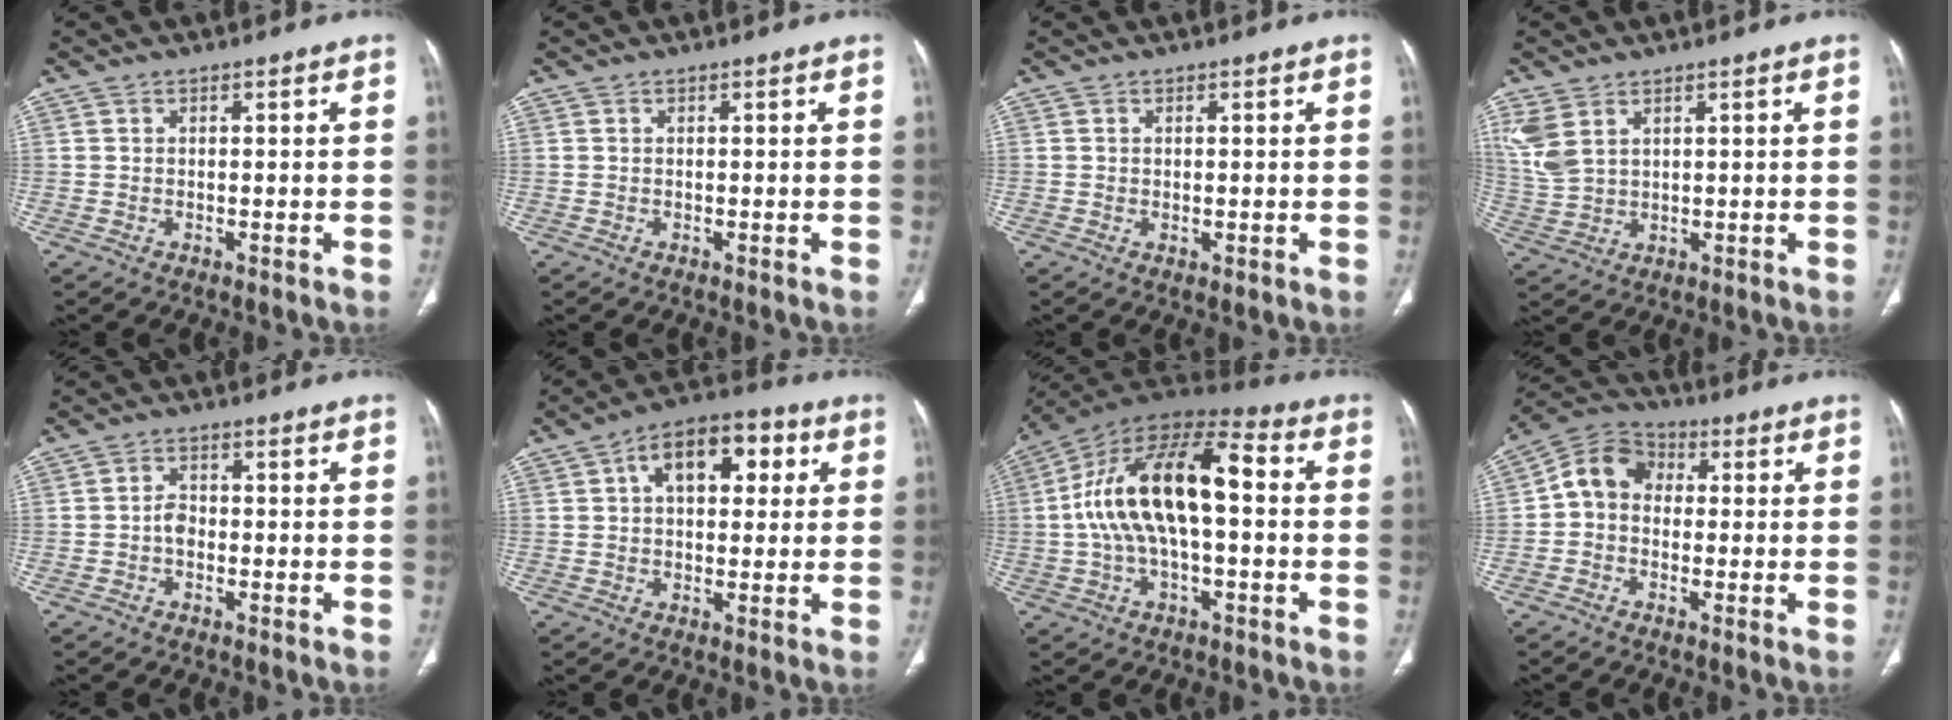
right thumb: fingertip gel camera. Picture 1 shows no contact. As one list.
[{"total": 0.0}, {"total": 1.0, "force": [-0.1, 0.4, 0.9], "torque": [-0.017, -0.006, 0.001]}, {"total": 6.6, "force": [3.4, 3.7, 4.3], "torque": [-0.105, -0.005, 0.084]}, {"total": 2.5, "force": [-0.7, 1.8, 1.6], "torque": [-0.018, 0.008, -0.020]}, {"total": 12.4, "force": [3.6, 7.3, 9.3], "torque": [-0.112, 0.022, 0.049]}, {"total": 19.5, "force": [0.7, 9.1, 17.3], "torque": [-0.314, 0.049, 0.004]}, {"total": 8.4, "force": [0.0, 6.9, 4.8], "torque": [-0.070, 0.030, -0.017]}]